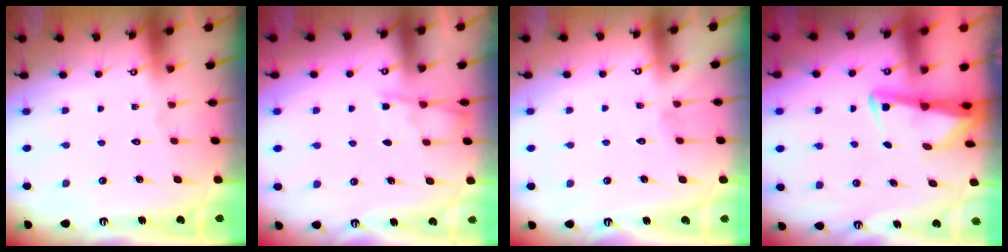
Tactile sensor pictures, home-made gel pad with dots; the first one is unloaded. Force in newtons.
{"total": 4.8, "press": 4.8, "slide": 0.5}
{"total": 2.7, "press": 2.7, "slide": 0.2}
{"total": 3.0, "press": 3.0, "slide": 0.3}